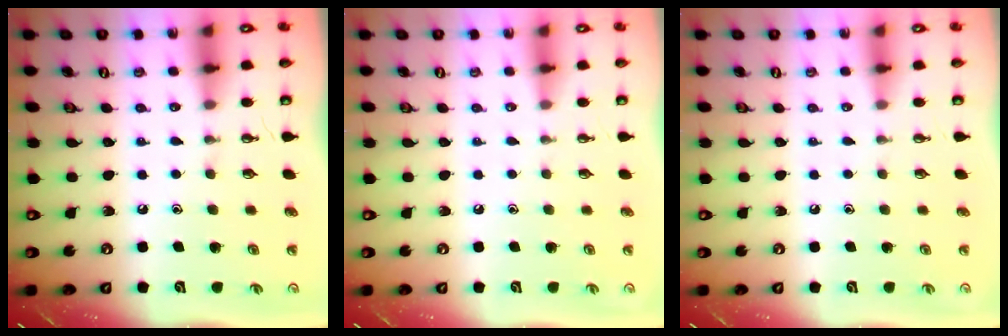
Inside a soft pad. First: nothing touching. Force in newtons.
{"total": 0.0}
{"total": 0.0}